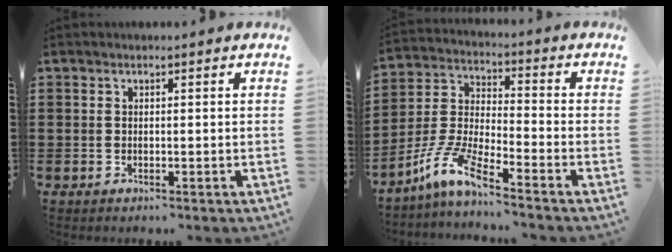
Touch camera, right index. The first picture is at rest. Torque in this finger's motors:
{"motor_torque": [1.83, 0.31, -1.02, -0.21]}